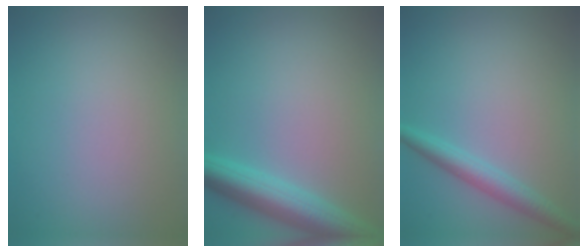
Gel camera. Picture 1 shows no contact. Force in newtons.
{"total": 5.3, "press": 5.3, "slide": 0.2}
{"total": 2.6, "press": 2.6, "slide": 0.1}